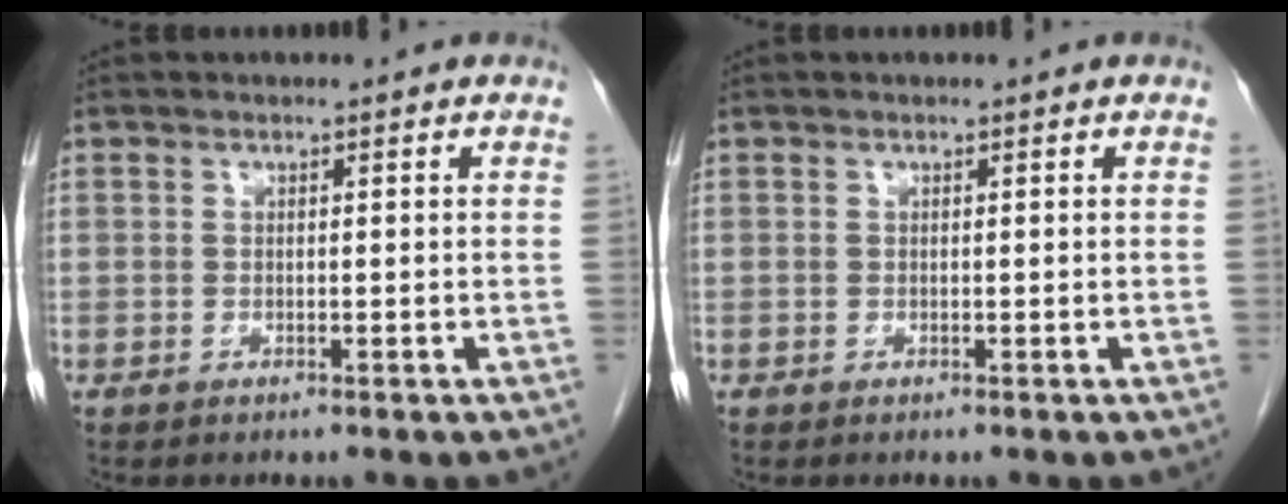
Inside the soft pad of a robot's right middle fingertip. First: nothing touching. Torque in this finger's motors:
{"motor_torque": [0.10, 0.06, -0.03, -0.01]}